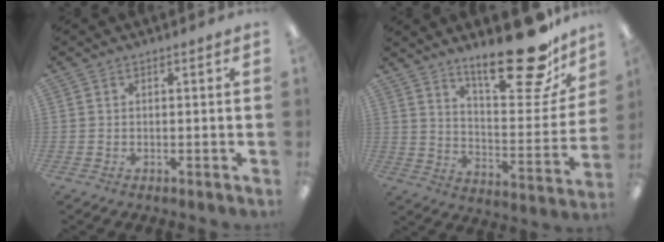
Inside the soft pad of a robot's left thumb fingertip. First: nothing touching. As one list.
[{"total": 22.6, "force": [16.6, 7.5, 13.3], "torque": [-0.178, -0.119, 0.269]}]